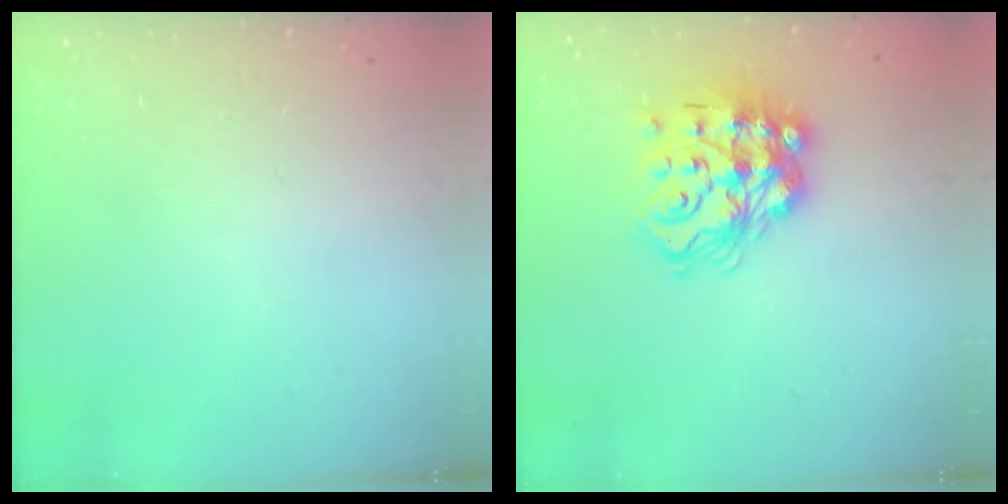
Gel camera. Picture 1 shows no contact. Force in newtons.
{"total": 18.4, "press": 18.4, "slide": 1.5}